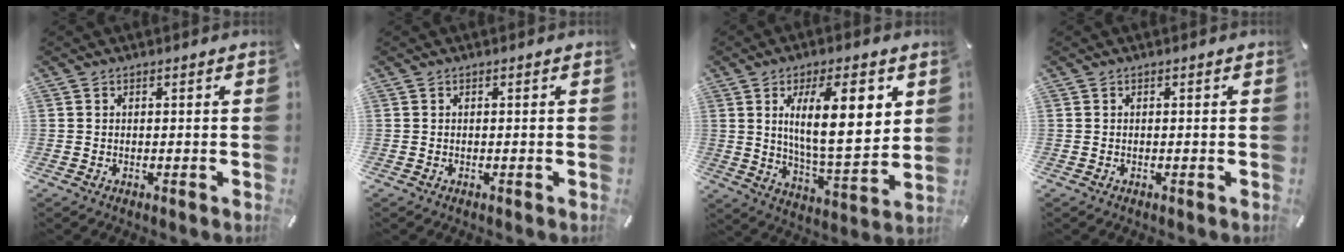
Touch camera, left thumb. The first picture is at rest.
{"total": 0.0}
{"total": 17.5, "force": [5.9, 6.3, 15.2], "torque": [-0.249, -0.013, 0.087]}
{"total": 0.0}